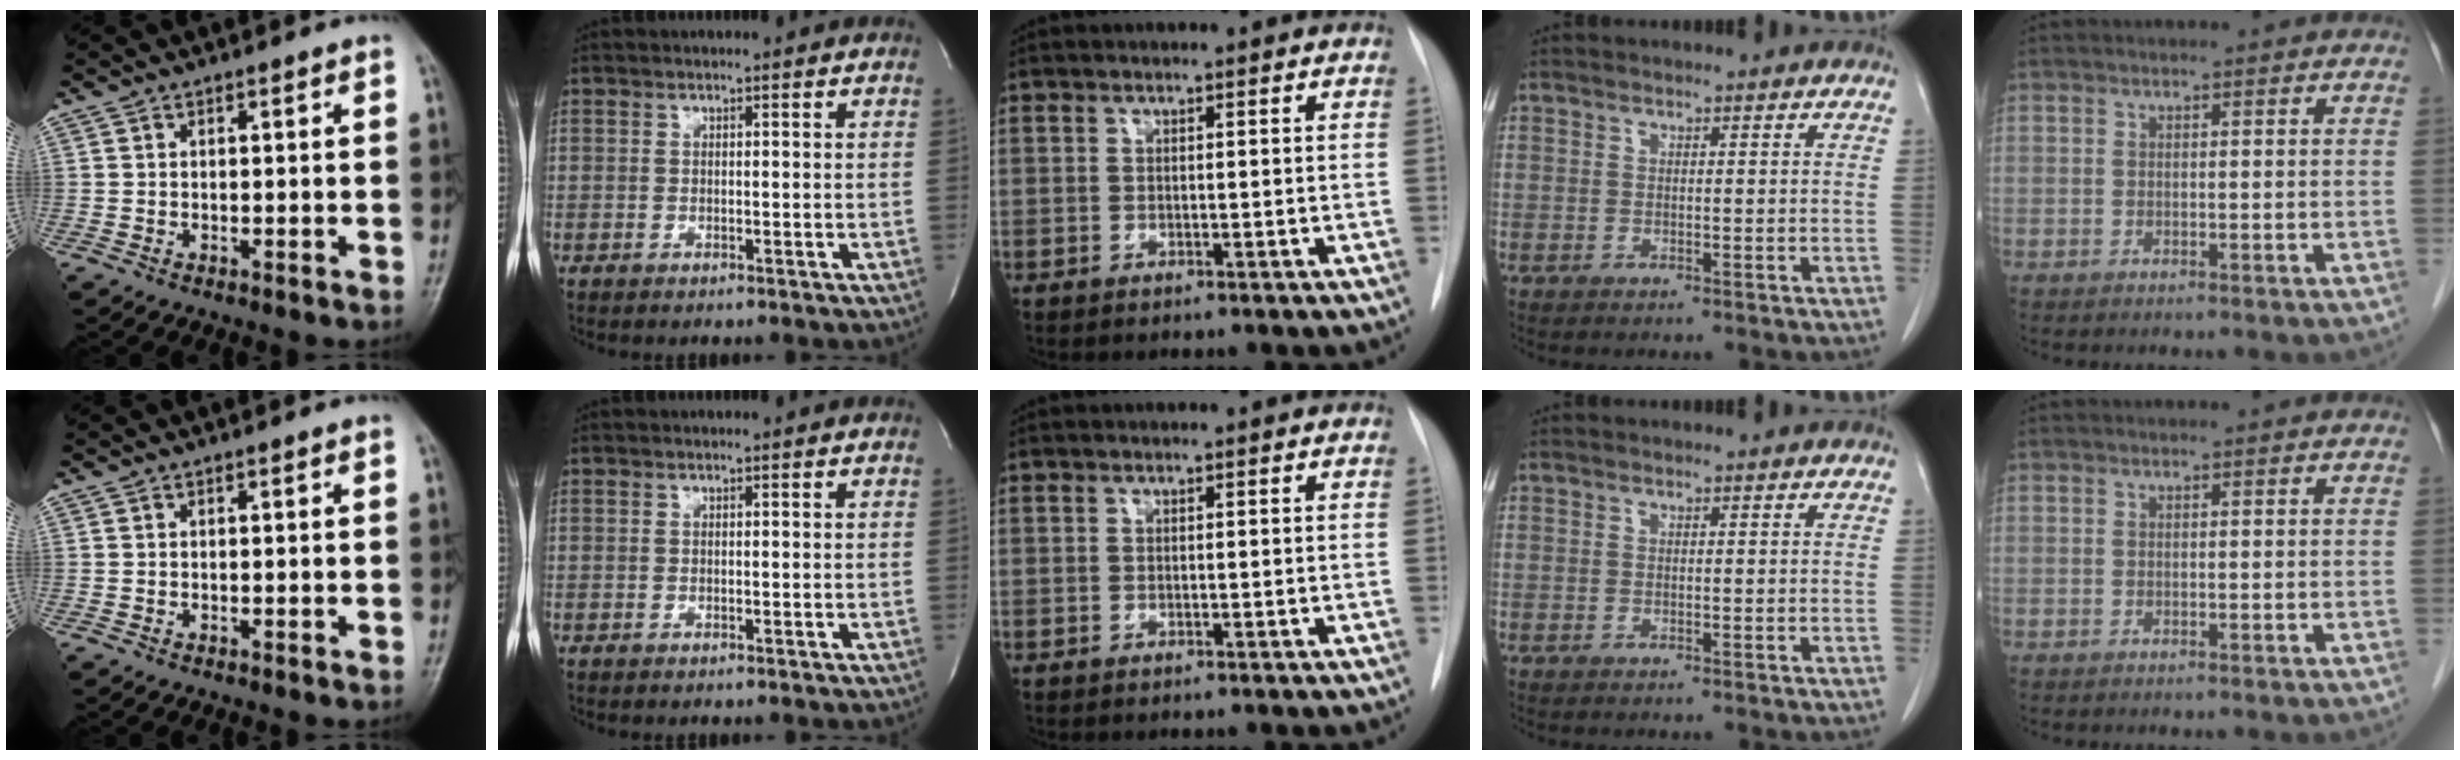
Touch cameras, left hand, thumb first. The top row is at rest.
{}